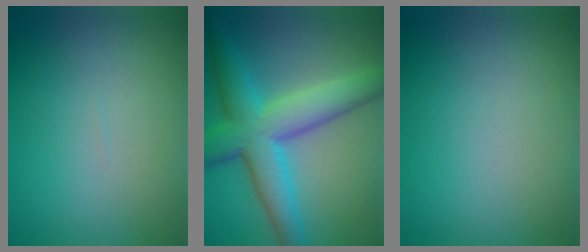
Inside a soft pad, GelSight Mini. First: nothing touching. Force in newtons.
{"total": 8.3, "press": 8.3, "slide": 0.1}
{"total": 0.0}